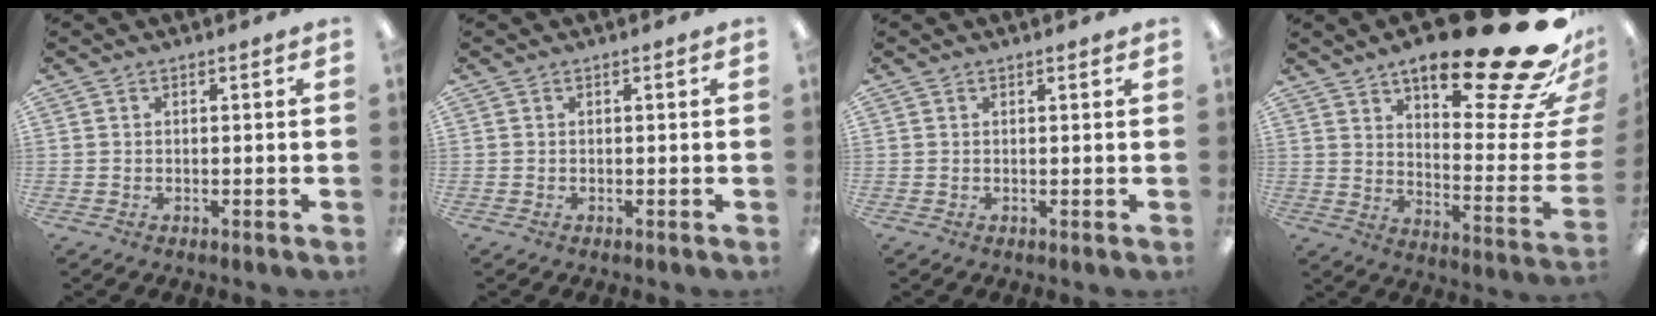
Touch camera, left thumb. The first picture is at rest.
{"total": 0.0}
{"total": 0.7, "force": [0.6, 0.1, 0.3], "torque": [0.000, -0.003, 0.009]}
{"total": 28.0, "force": [18.4, 6.9, 19.9], "torque": [-0.263, -0.139, 0.292]}